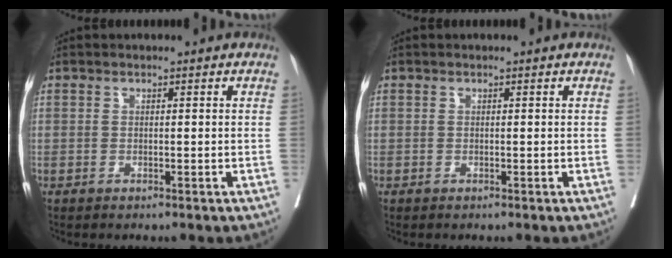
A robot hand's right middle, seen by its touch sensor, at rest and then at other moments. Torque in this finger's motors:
{"motor_torque": [0.00, 0.00, -0.05, 0.00]}